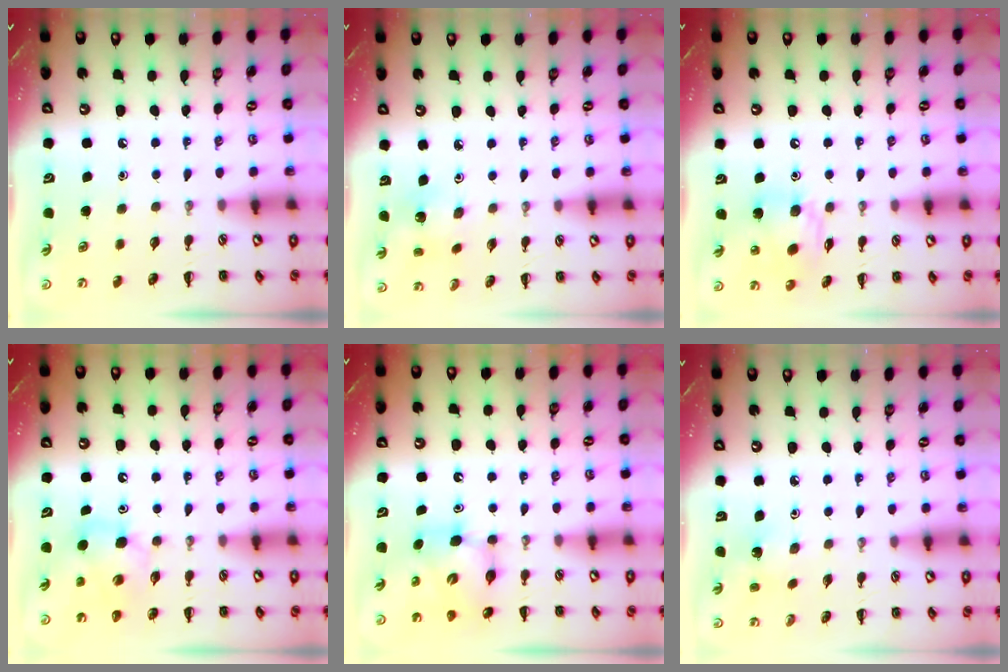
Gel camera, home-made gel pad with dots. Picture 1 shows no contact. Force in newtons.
{"total": 2.6, "press": 2.4, "slide": 0.9}
{"total": 12.4, "press": 12.2, "slide": 2.6}
{"total": 6.5, "press": 6.5, "slide": 0.9}
{"total": 7.3, "press": 7.1, "slide": 1.4}
{"total": 1.6, "press": 1.5, "slide": 0.5}